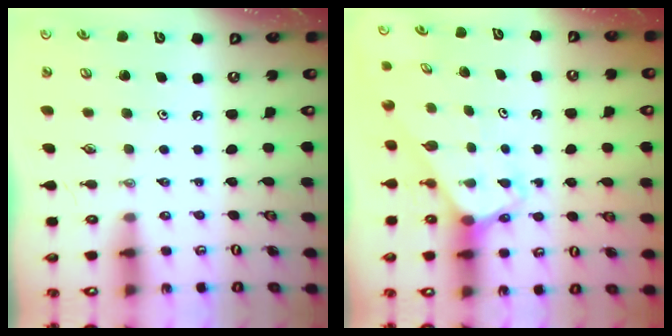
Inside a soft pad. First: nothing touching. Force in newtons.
{"total": 2.7, "press": 2.7, "slide": 0.2}